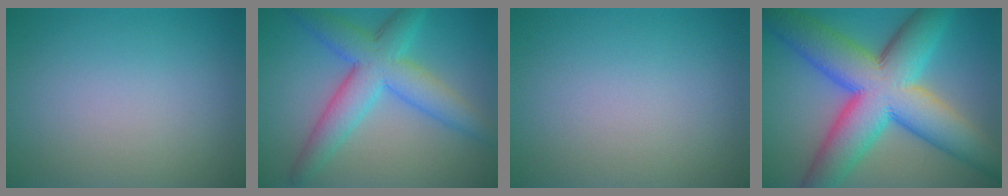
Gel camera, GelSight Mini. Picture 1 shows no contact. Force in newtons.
{"total": 6.9, "press": 6.9, "slide": 0.1}
{"total": 0.0}
{"total": 14.2, "press": 14.2, "slide": 0.3}